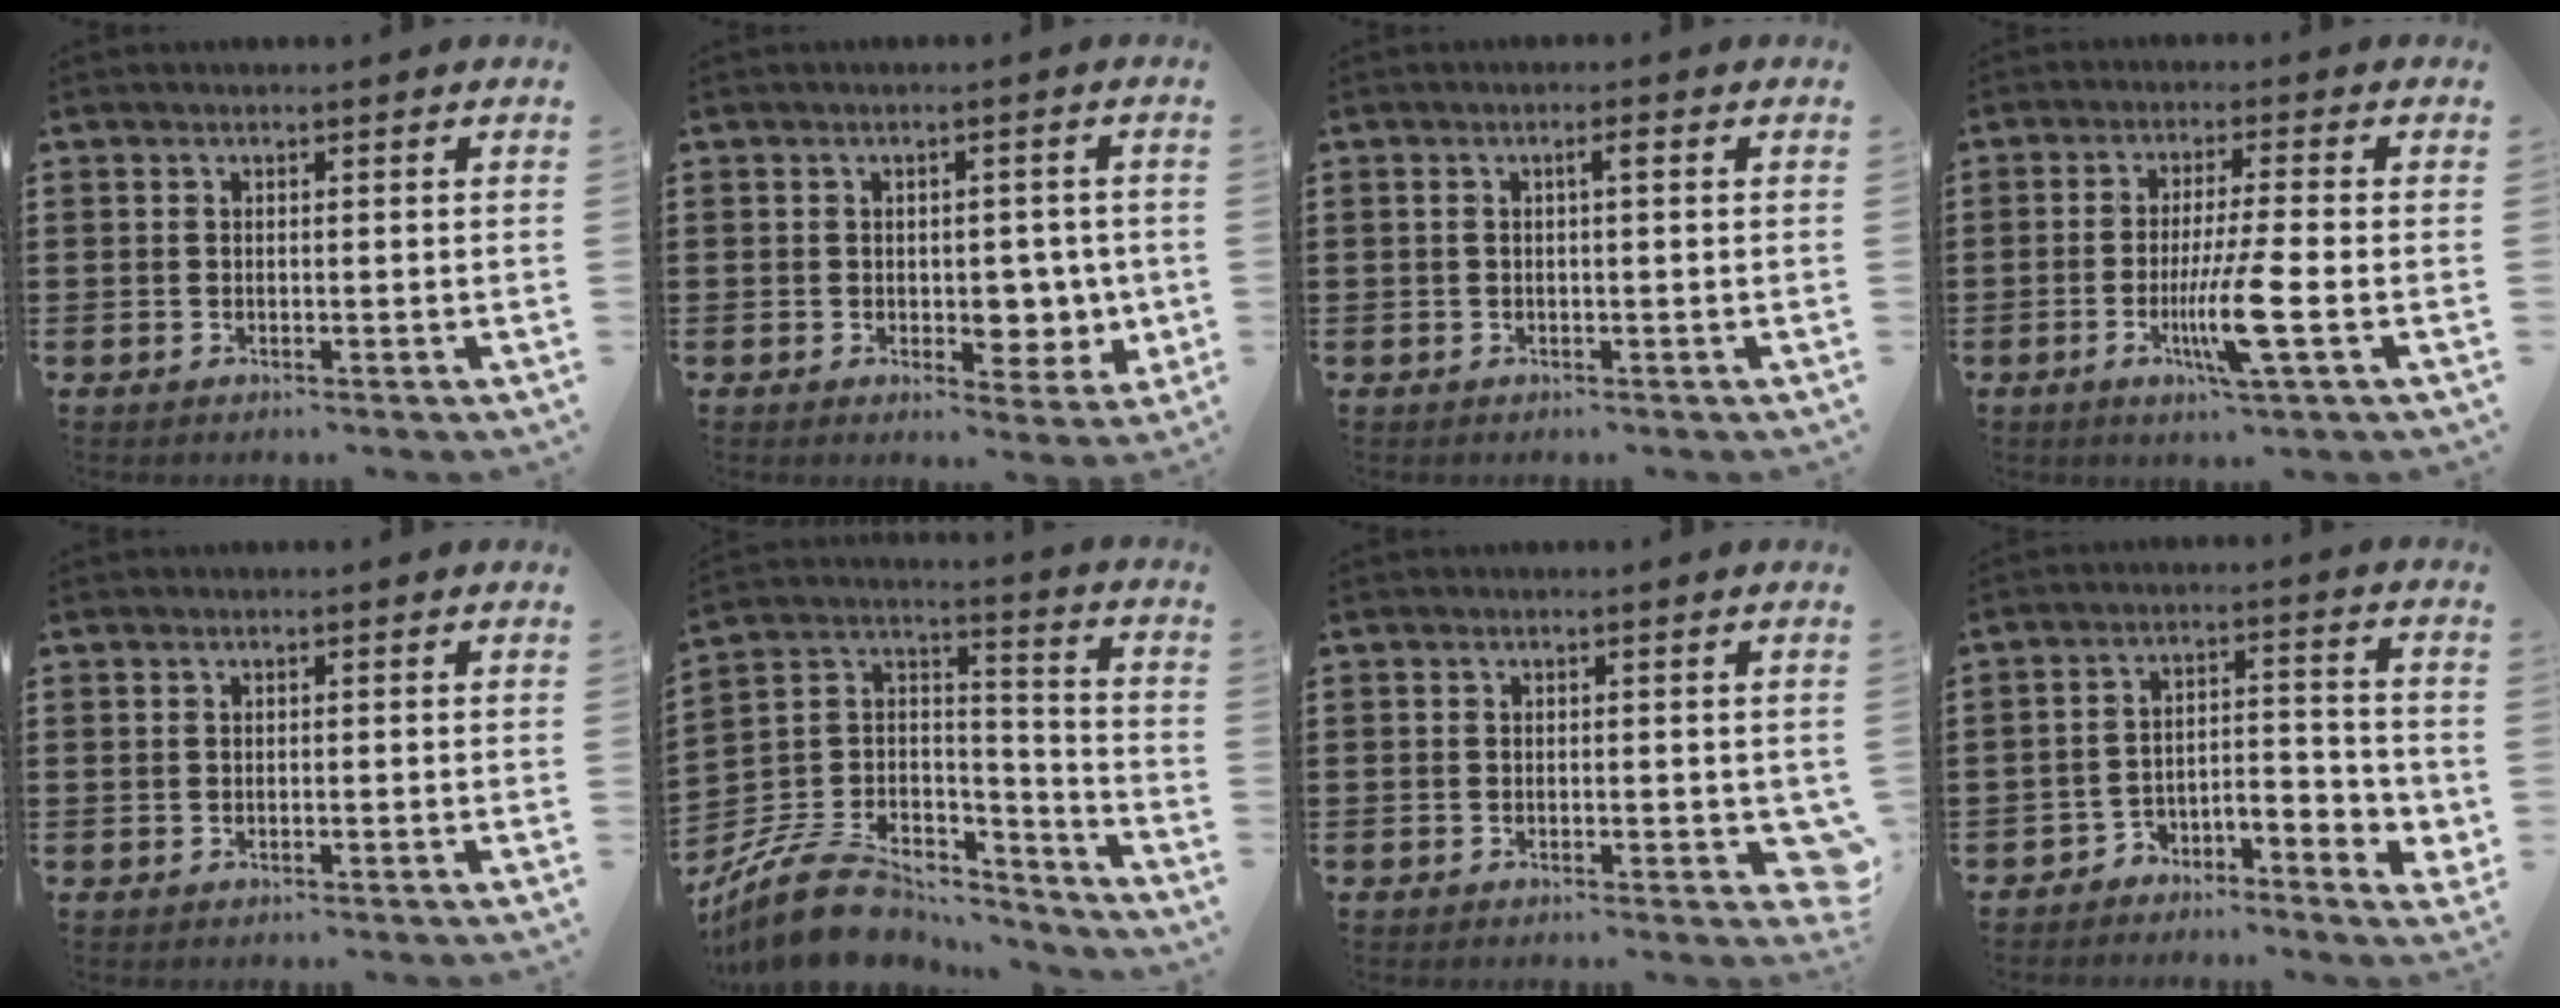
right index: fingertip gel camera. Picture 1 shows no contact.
{"total": 4.6, "force": [0.0, 3.6, 3.0], "torque": [-0.033, -0.003, -0.005]}
{"total": 1.5, "force": [0.2, 0.1, 1.5], "torque": [-0.029, 0.003, 0.001]}
{"total": 9.0, "force": [-2.6, 0.3, 8.6], "torque": [-0.169, -0.025, -0.051]}
{"total": 0.0}
{"total": 10.7, "force": [-8.1, 5.5, 4.2], "torque": [-0.108, 0.013, -0.157]}
{"total": 1.4, "force": [0.1, 1.1, 0.9], "torque": [-0.011, 0.001, 0.000]}
{"total": 3.6, "force": [-3.2, 1.3, 1.0], "torque": [-0.023, 0.003, -0.068]}